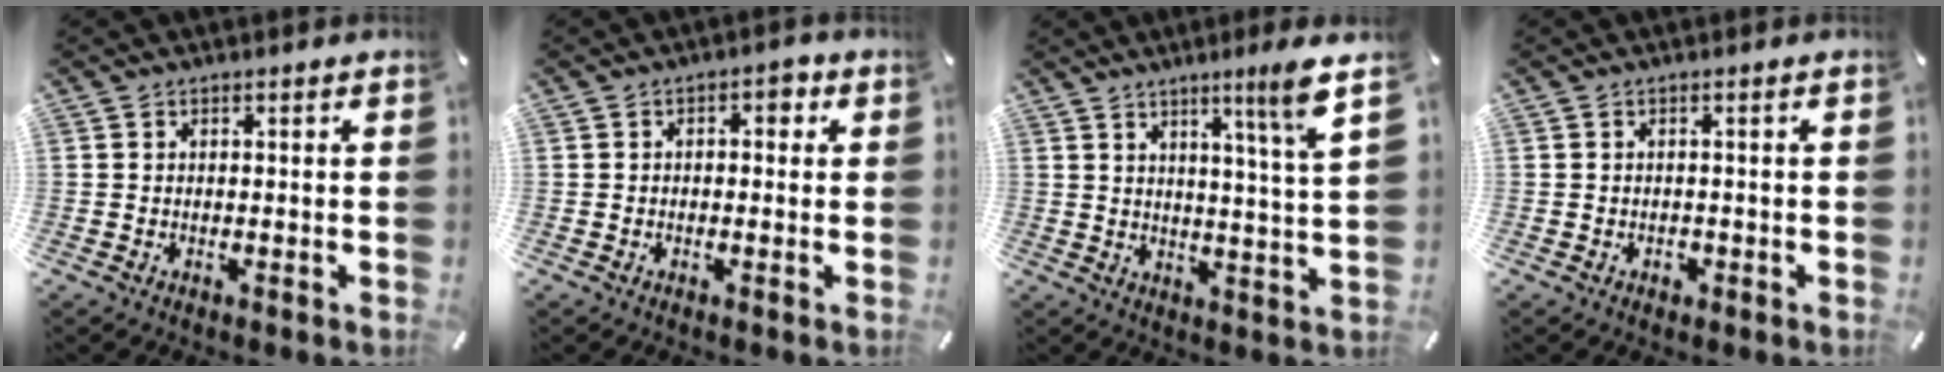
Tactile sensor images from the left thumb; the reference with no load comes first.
{"total": 2.6, "force": [-0.5, 1.7, 1.8], "torque": [-0.032, 0.011, -0.015]}
{"total": 9.8, "force": [6.1, -1.0, 7.6], "torque": [-0.119, -0.036, 0.090]}
{"total": 1.0, "force": [-0.5, 0.8, 0.4], "torque": [-0.011, 0.002, -0.010]}